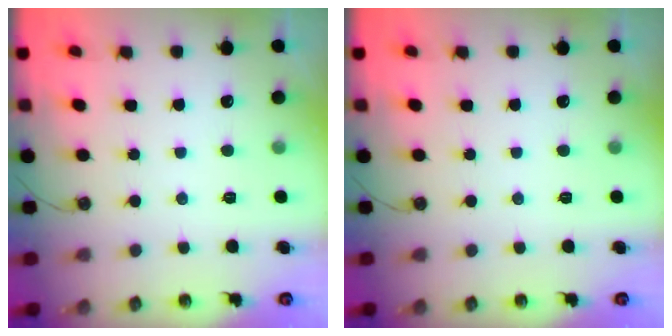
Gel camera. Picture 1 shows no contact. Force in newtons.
{"total": 0.0}